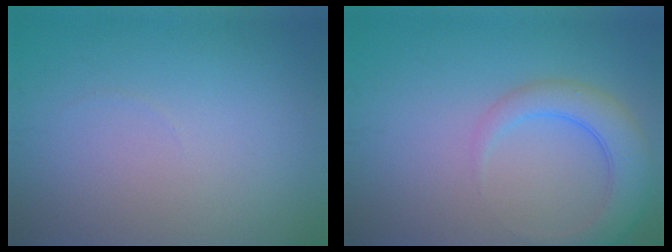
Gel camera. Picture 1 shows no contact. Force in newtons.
{"total": 4.3, "press": 4.3, "slide": 0.3}